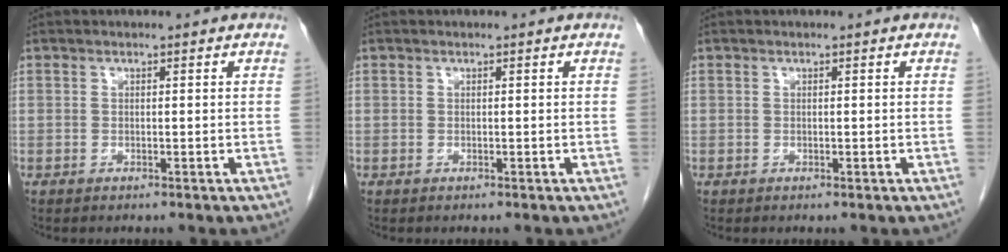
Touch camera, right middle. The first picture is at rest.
{"total": 0.0}
{"total": 0.0}